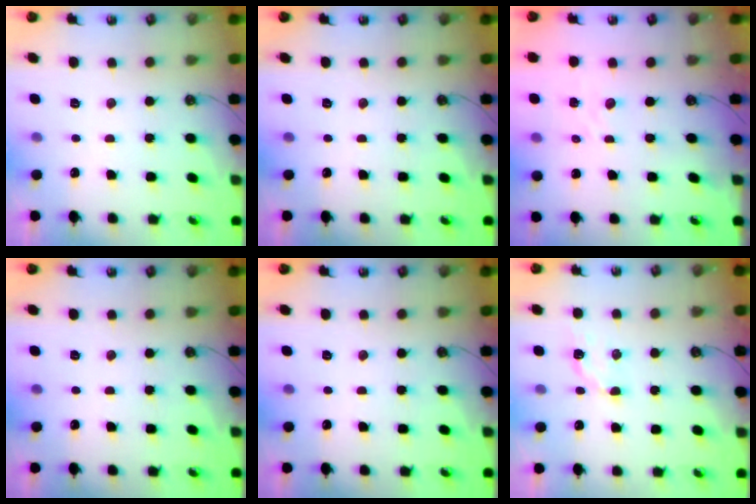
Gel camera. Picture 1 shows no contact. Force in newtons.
{"total": 0.0}
{"total": 1.5, "press": 1.4, "slide": 0.3}
{"total": 0.0}
{"total": 0.0}
{"total": 4.5, "press": 4.3, "slide": 1.1}